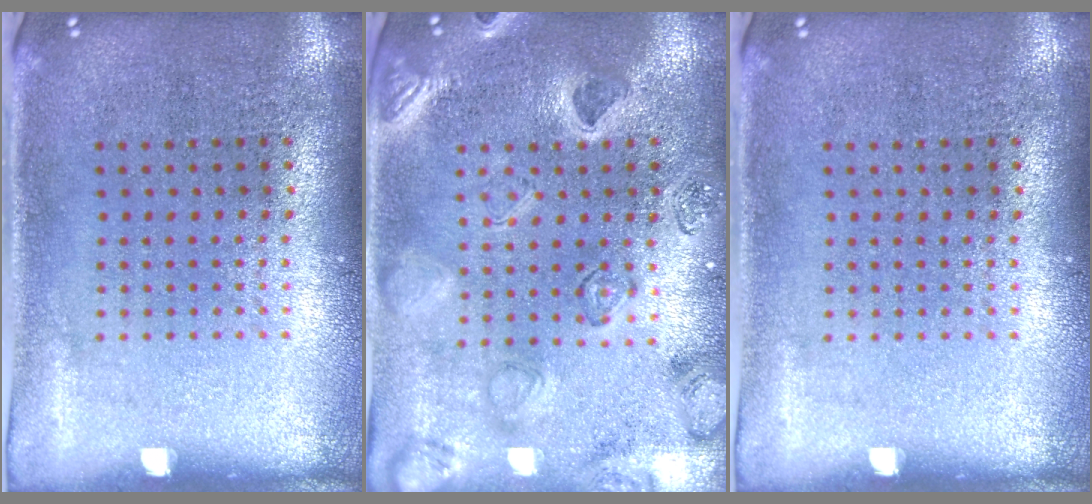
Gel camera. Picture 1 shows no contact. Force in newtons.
{"total": 2.5, "press": 2.4, "slide": 0.6}
{"total": 0.0}